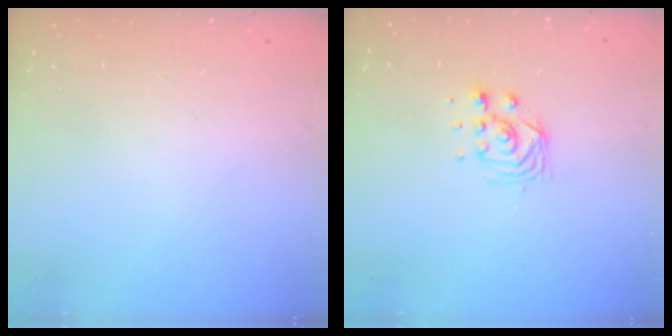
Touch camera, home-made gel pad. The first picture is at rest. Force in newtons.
{"total": 3.9, "press": 3.8, "slide": 0.8}